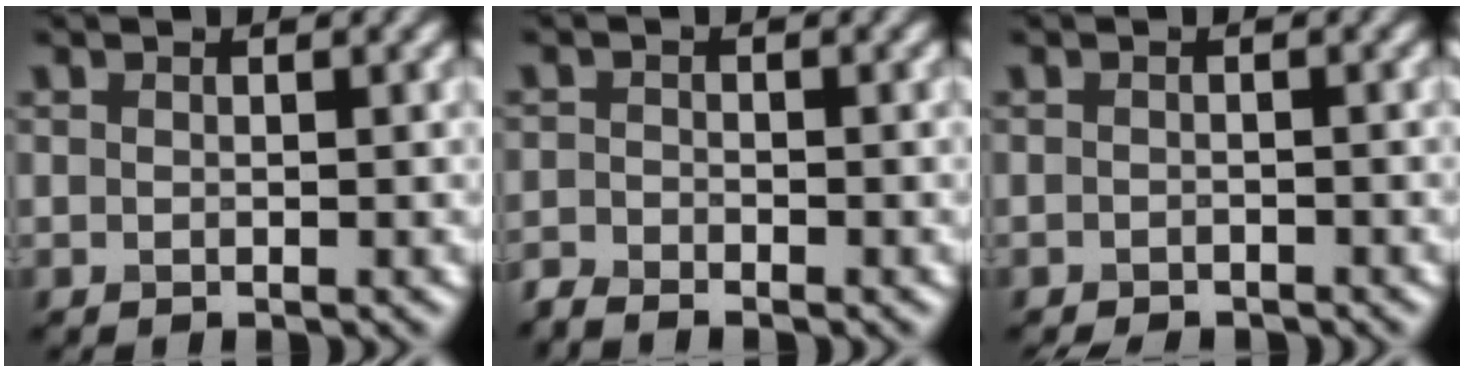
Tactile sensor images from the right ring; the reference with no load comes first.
{"total": 1.9, "force": [-1.8, 0.2, 0.4], "torque": [-0.010, -0.004, -0.043]}
{"total": 1.3, "force": [-1.2, 0.4, 0.2], "torque": [0.000, -0.002, -0.020]}